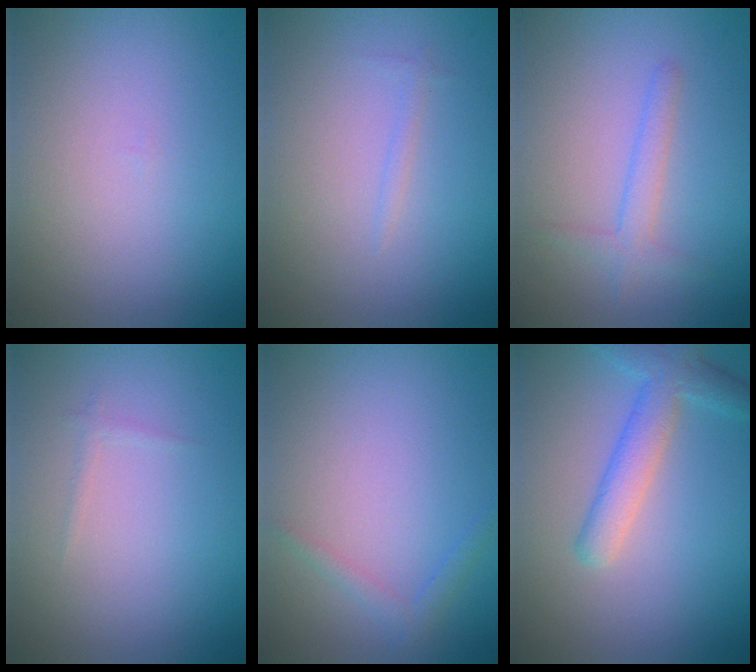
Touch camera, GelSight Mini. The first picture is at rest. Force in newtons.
{"total": 0.6, "press": 0.6, "slide": 0.0}
{"total": 1.8, "press": 1.8, "slide": 0.1}
{"total": 0.6, "press": 0.6, "slide": 0.0}
{"total": 1.2, "press": 1.2, "slide": 0.1}
{"total": 3.8, "press": 3.7, "slide": 0.2}